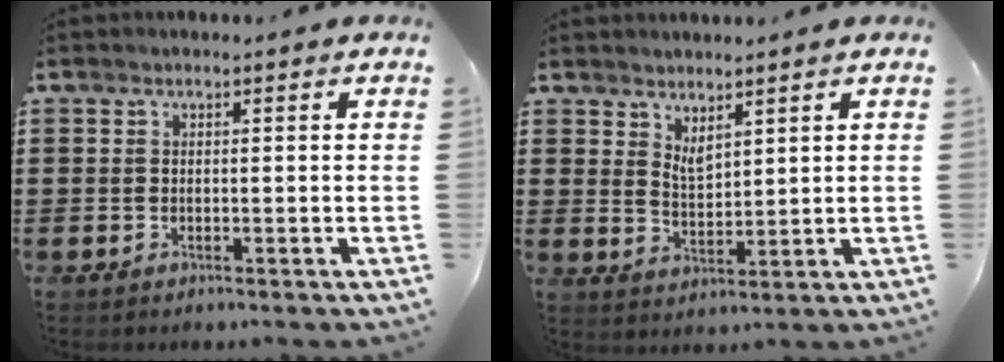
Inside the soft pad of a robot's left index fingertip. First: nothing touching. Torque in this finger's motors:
{"motor_torque": [0.37, -0.50, 0.06, 0.05]}